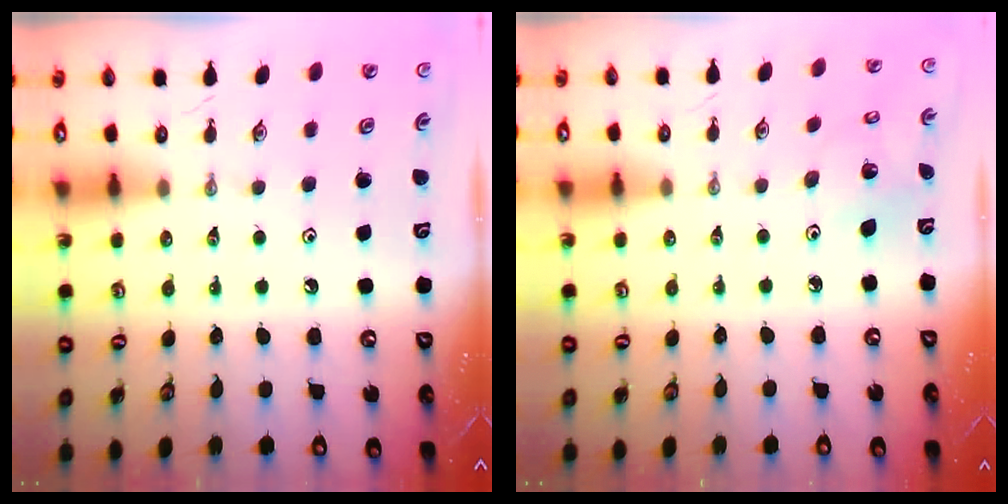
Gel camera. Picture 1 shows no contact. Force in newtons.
{"total": 3.5, "press": 3.5, "slide": 0.3}